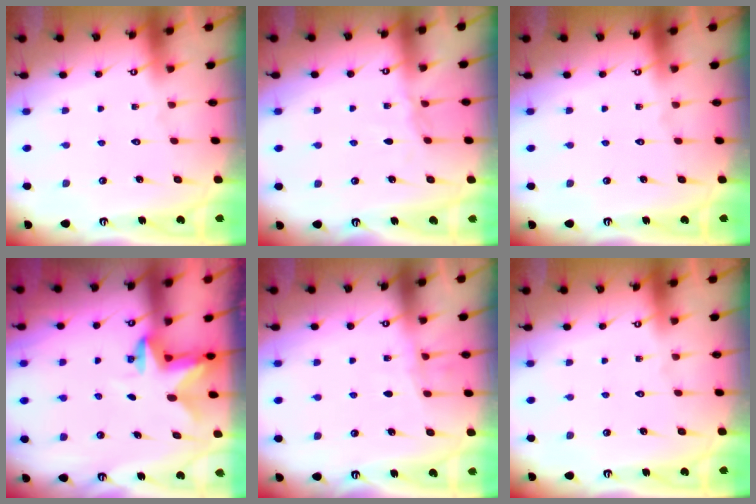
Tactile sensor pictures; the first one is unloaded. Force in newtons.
{"total": 3.5, "press": 3.4, "slide": 0.4}
{"total": 0.0}
{"total": 2.9, "press": 2.9, "slide": 0.5}
{"total": 6.1, "press": 6.1, "slide": 0.5}
{"total": 0.0}